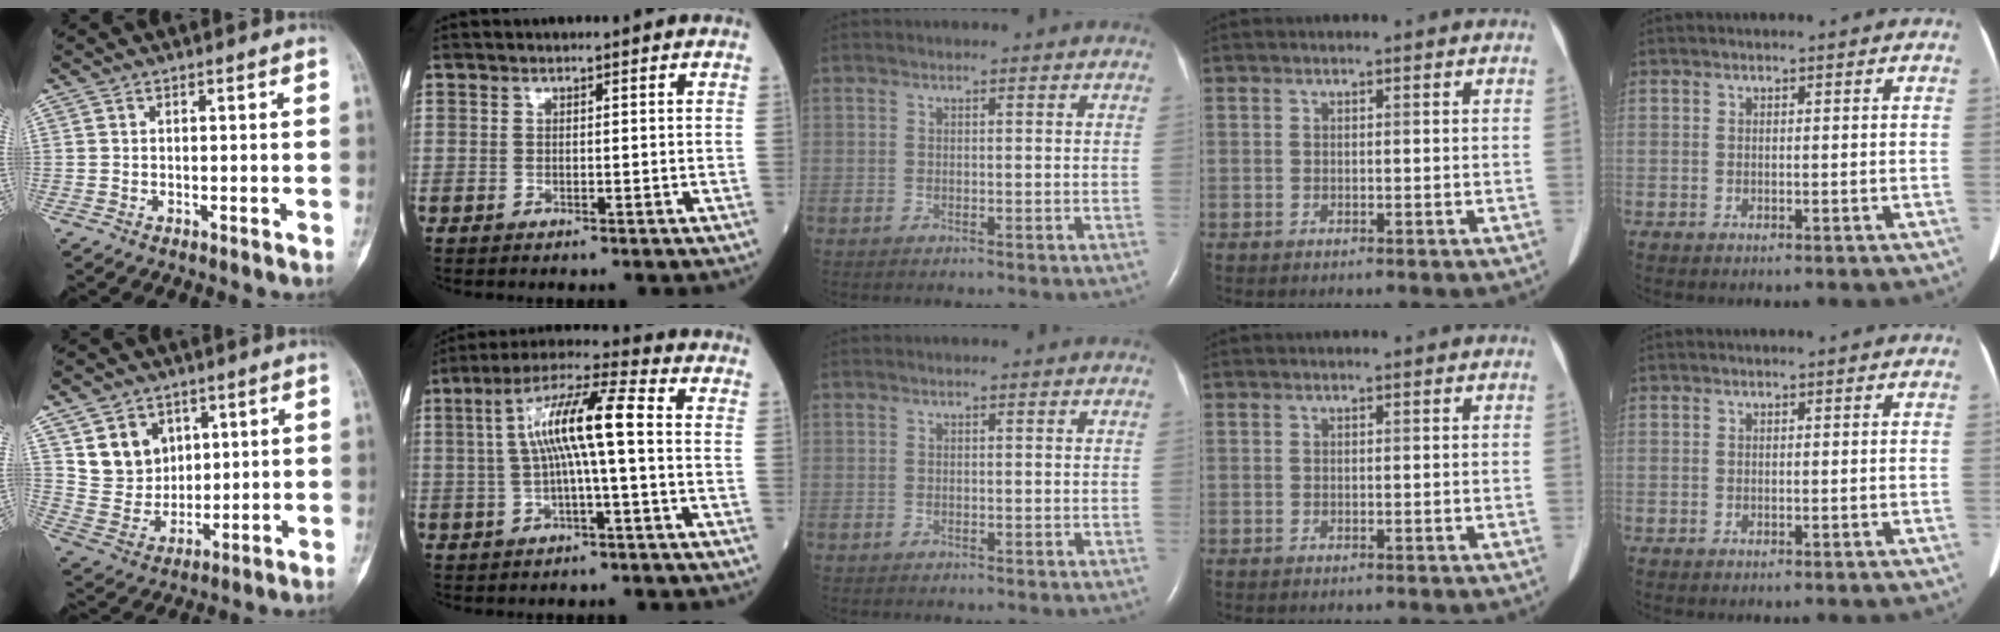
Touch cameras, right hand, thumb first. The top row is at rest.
{"thumb": {"total": 10.4, "force": [4.6, 8.5, 3.8], "torque": [-0.033, -0.029, 0.099]}, "index": {"total": 10.7, "force": [0.3, 0.8, 10.7], "torque": [-0.198, 0.027, 0.001]}}